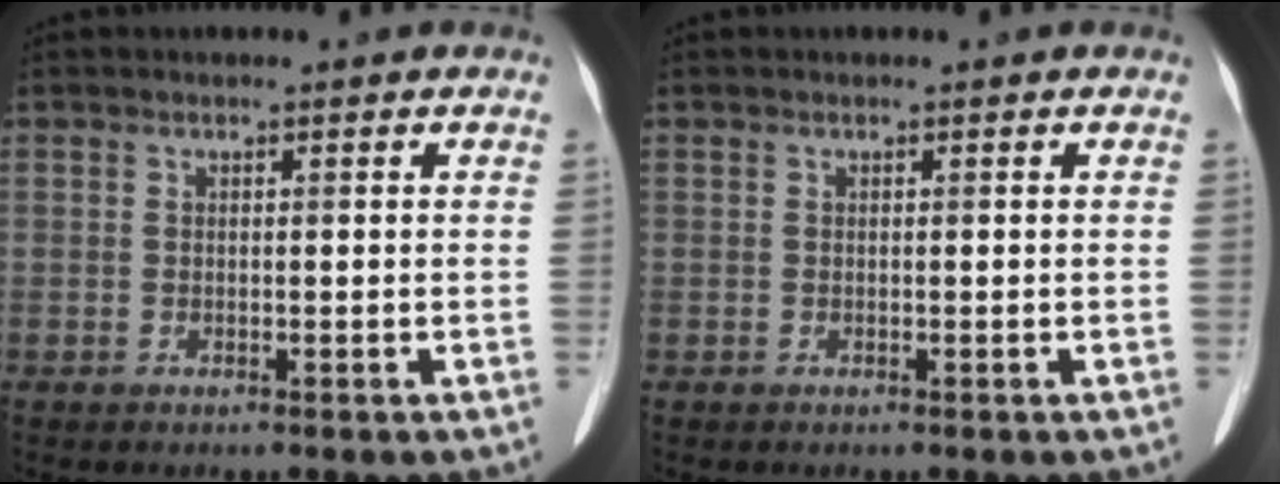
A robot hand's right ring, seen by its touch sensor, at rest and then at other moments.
{"total": 0.0}